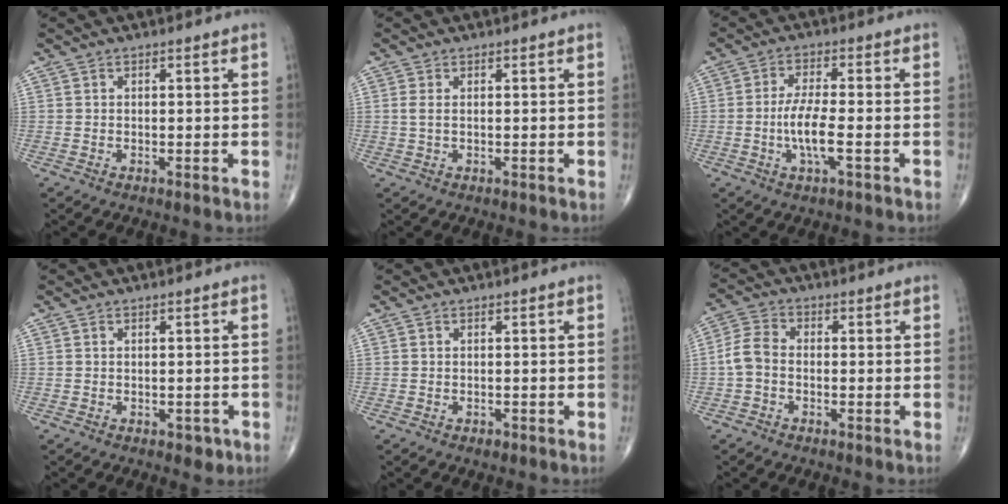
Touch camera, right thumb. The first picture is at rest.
{"total": 1.5, "force": [0.3, 0.7, 1.3], "torque": [-0.035, 0.002, 0.008]}
{"total": 6.8, "force": [-1.7, 1.7, 6.3], "torque": [-0.133, 0.005, -0.034]}
{"total": 1.8, "force": [-0.6, 1.2, 1.2], "torque": [-0.007, 0.000, -0.004]}
{"total": 0.7, "force": [-0.4, 0.5, 0.4], "torque": [-0.005, -0.001, -0.005]}
{"total": 5.0, "force": [-1.0, 3.4, 3.5], "torque": [-0.070, 0.015, -0.032]}